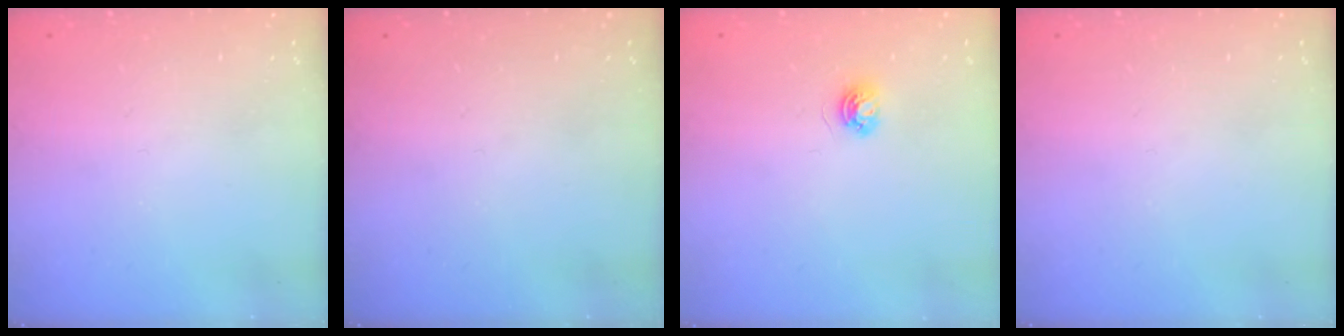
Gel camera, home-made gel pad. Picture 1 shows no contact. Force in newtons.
{"total": 0.0}
{"total": 3.7, "press": 3.7, "slide": 0.5}
{"total": 0.0}